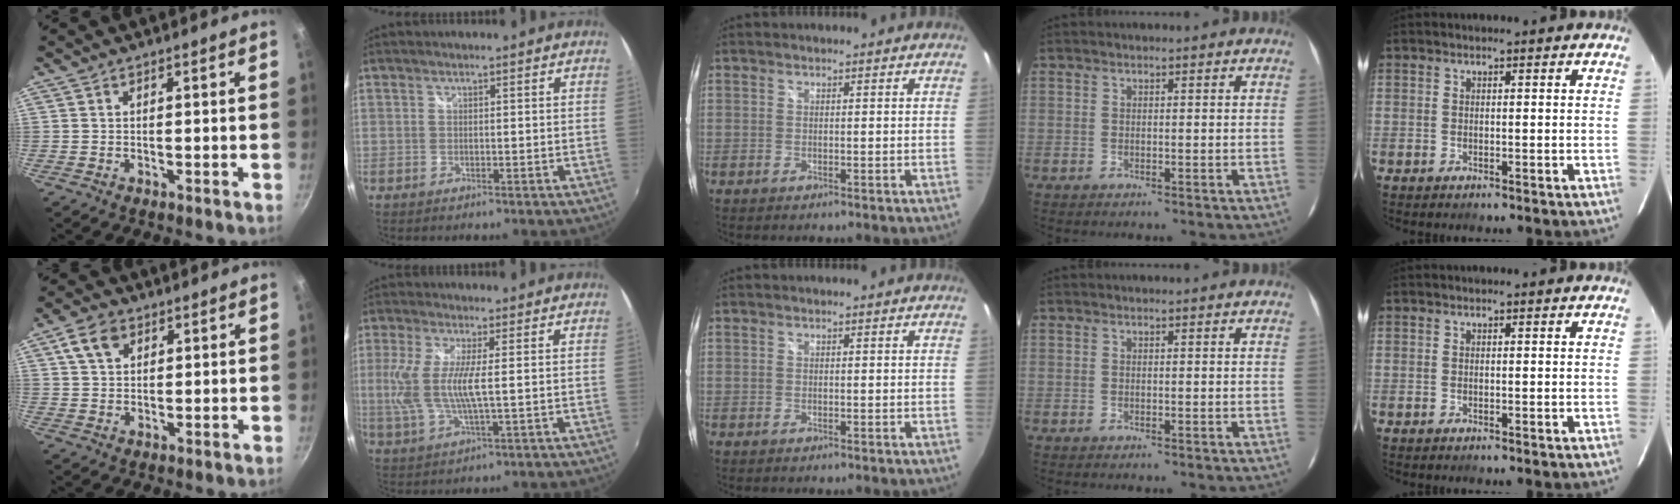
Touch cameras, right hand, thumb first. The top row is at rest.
{"thumb": {"total": 6.0, "force": [2.7, 4.0, 3.5], "torque": [-0.053, 0.002, 0.046]}, "index": {"total": 9.3, "force": [0.2, 1.6, 9.1], "torque": [-0.194, -0.007, 0.008]}}